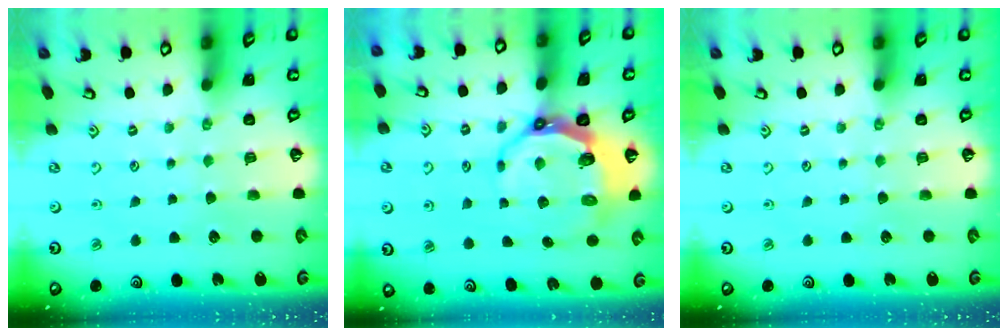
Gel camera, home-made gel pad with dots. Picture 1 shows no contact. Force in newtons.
{"total": 7.8, "press": 6.9, "slide": 3.7}
{"total": 0.0}